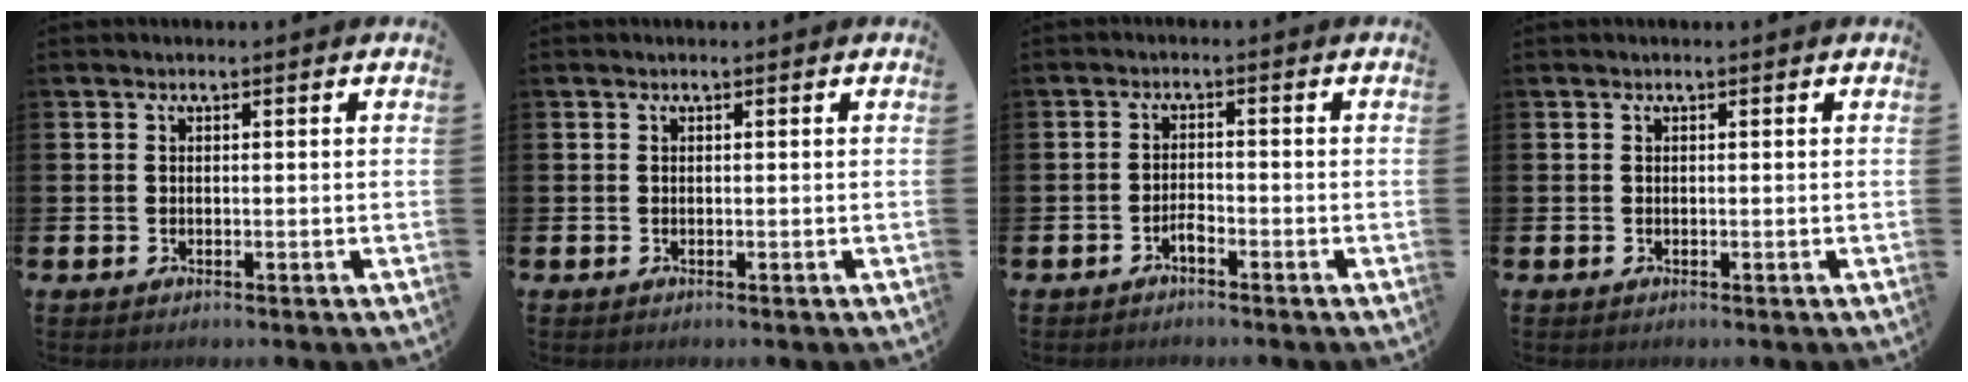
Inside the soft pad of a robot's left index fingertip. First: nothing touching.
{"total": 0.0}
{"total": 1.4, "force": [-1.2, 0.3, 0.7], "torque": [-0.024, 0.003, -0.020]}
{"total": 0.0}